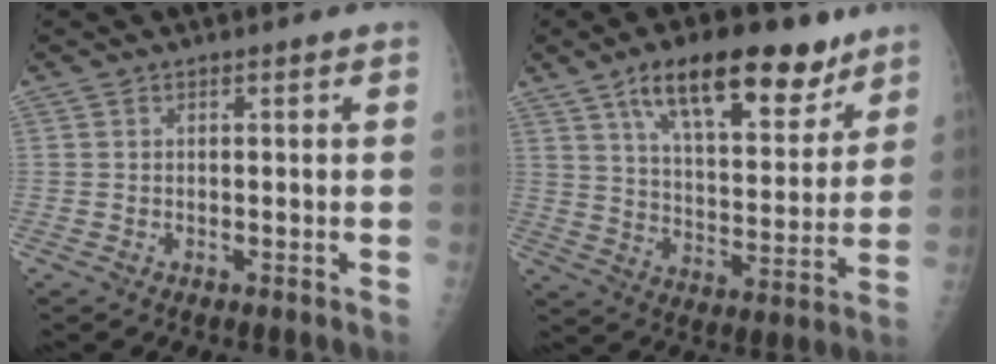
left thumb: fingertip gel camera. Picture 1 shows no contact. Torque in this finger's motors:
{"motor_torque": [0.42, 0.56, 1.54, -1.23, 0.15]}